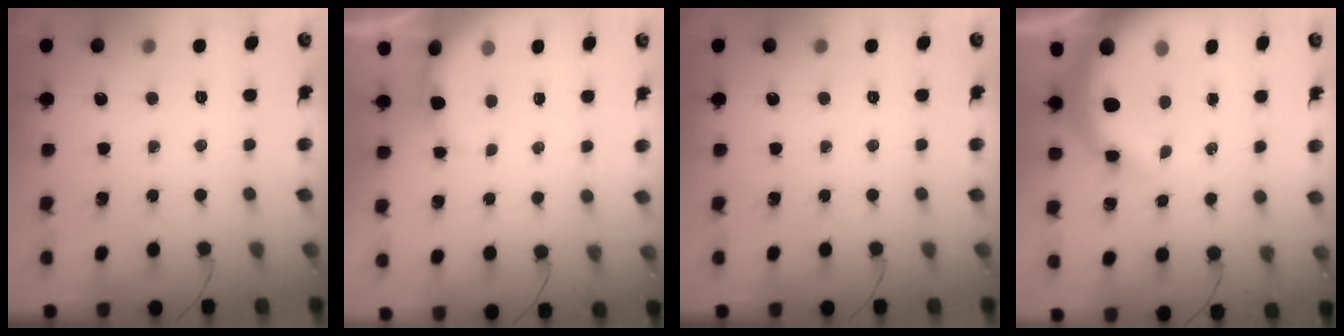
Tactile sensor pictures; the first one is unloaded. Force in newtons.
{"total": 4.9, "press": 4.9, "slide": 0.7}
{"total": 0.0}
{"total": 10.9, "press": 10.6, "slide": 2.5}